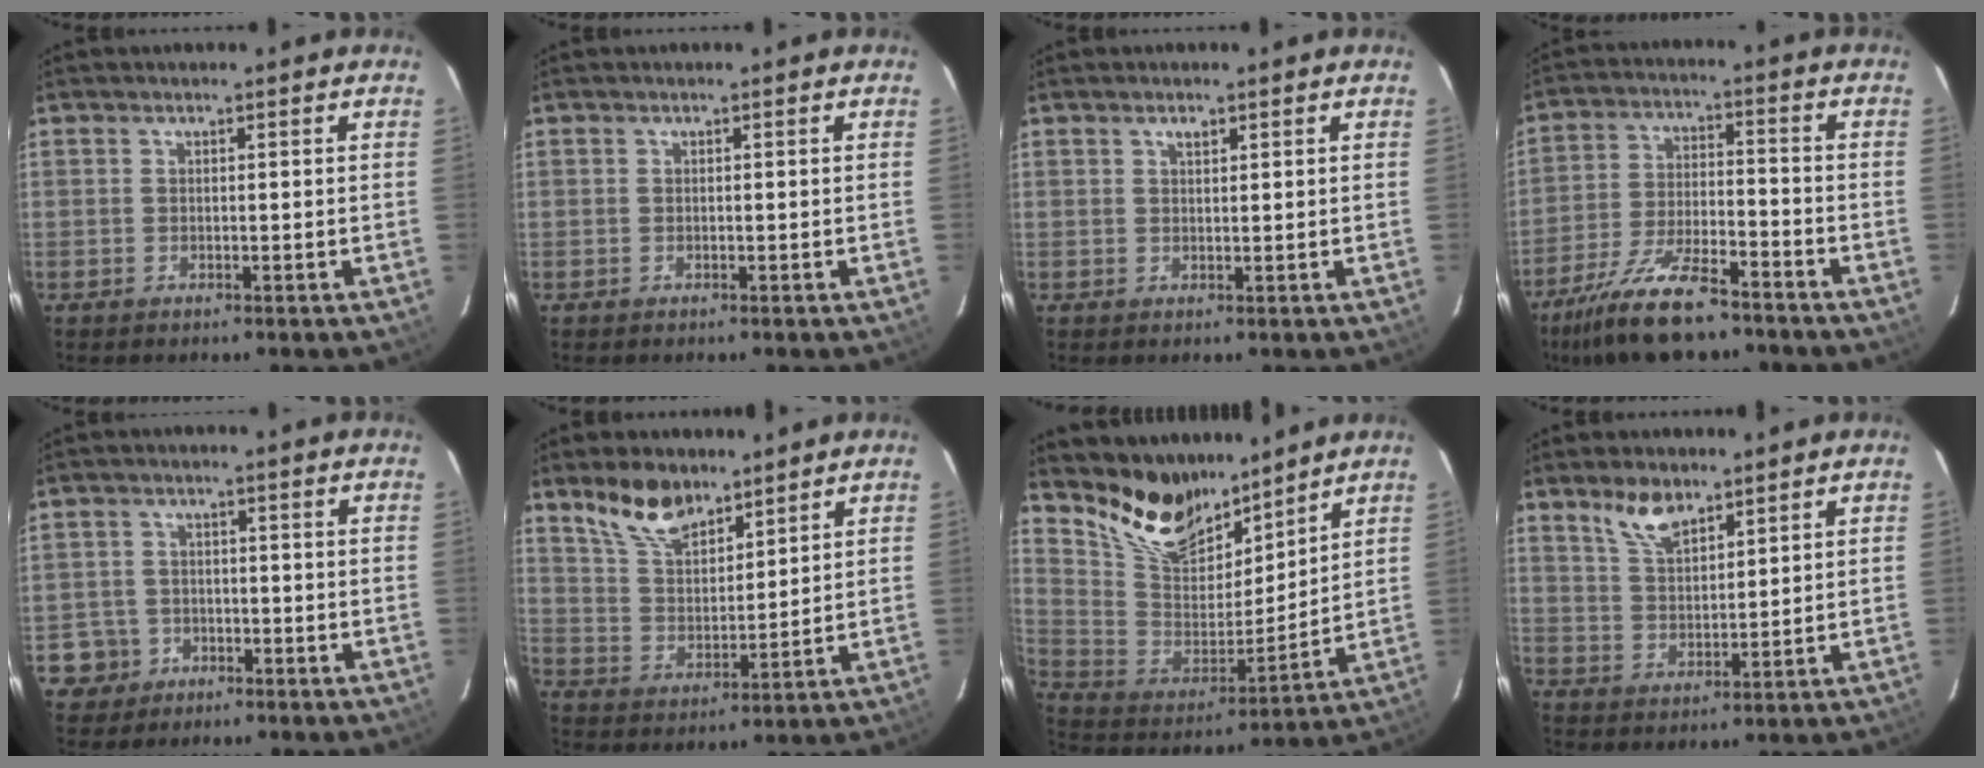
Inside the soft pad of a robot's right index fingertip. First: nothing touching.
{"total": 0.0}
{"total": 1.3, "force": [0.8, 0.6, 0.8], "torque": [-0.012, 0.004, 0.014]}
{"total": 15.9, "force": [-12.4, 4.5, 8.8], "torque": [-0.190, -0.022, -0.218]}
{"total": 5.1, "force": [-2.4, 4.6, 0.1], "torque": [-0.015, 0.023, -0.042]}
{"total": 10.1, "force": [7.6, 4.4, 5.0], "torque": [-0.093, 0.012, 0.150]}
{"total": 15.6, "force": [12.7, 6.9, 5.9], "torque": [-0.137, -0.002, 0.249]}
{"total": 6.6, "force": [4.9, 2.7, 3.5], "torque": [-0.063, 0.005, 0.097]}